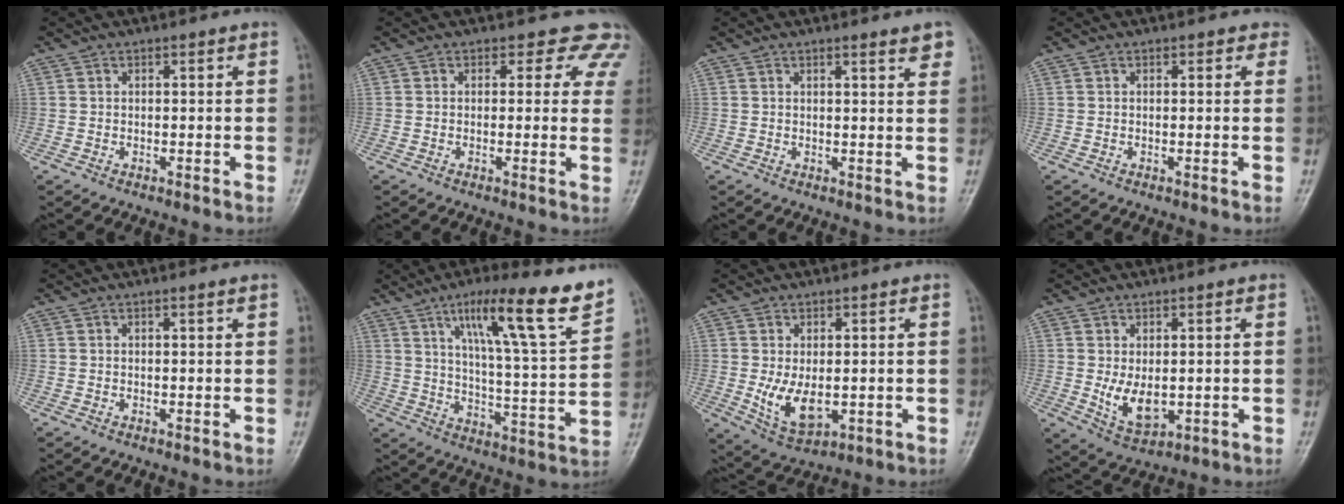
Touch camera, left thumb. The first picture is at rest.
{"total": 6.6, "force": [4.8, 4.1, 1.7], "torque": [0.027, -0.015, 0.026]}
{"total": 3.1, "force": [2.2, 0.6, 2.1], "torque": [-0.016, -0.011, 0.025]}
{"total": 1.6, "force": [0.9, 1.2, 0.7], "torque": [0.019, -0.001, 0.000]}
{"total": 0.6, "force": [0.4, 0.0, 0.4], "torque": [-0.008, 0.000, 0.005]}
{"total": 19.0, "force": [11.8, 2.2, 14.7], "torque": [-0.203, -0.054, 0.184]}
{"total": 7.4, "force": [-0.5, 4.4, 5.9], "torque": [-0.098, -0.018, 0.005]}
{"total": 6.6, "force": [-0.2, 4.1, 5.2], "torque": [-0.079, -0.018, 0.011]}